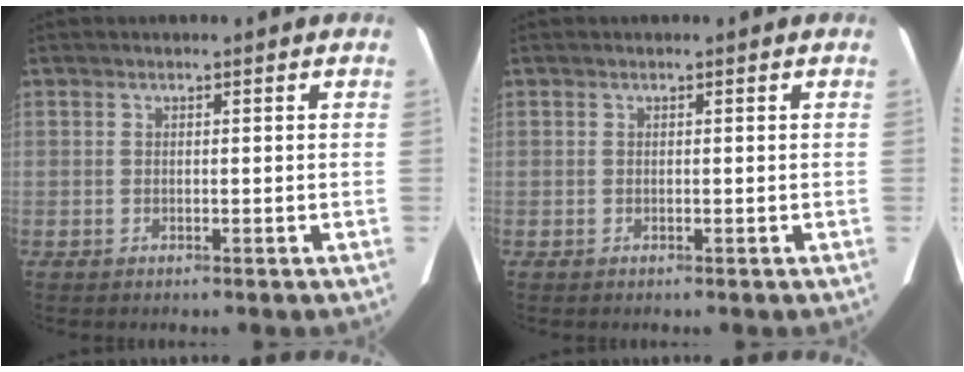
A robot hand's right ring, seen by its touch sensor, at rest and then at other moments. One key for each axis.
{"total": 0.0}